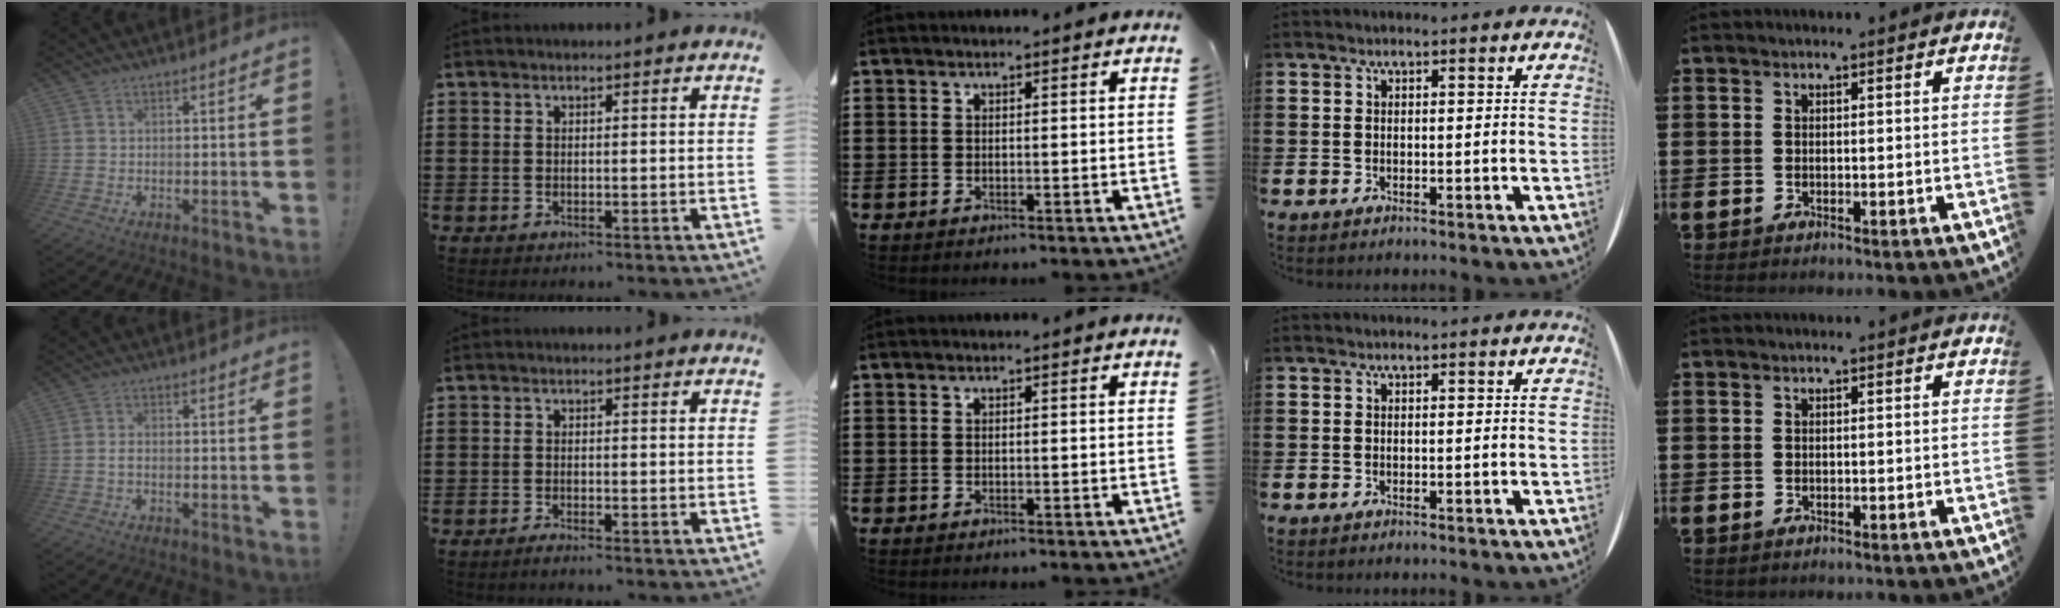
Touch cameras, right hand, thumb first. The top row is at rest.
{"thumb": {"total": 1.4, "force": [-0.6, 0.6, 1.2], "torque": [-0.020, 0.004, -0.009]}, "index": {"total": 1.0, "force": [-0.9, -0.2, 0.4], "torque": [-0.008, -0.005, -0.017]}}